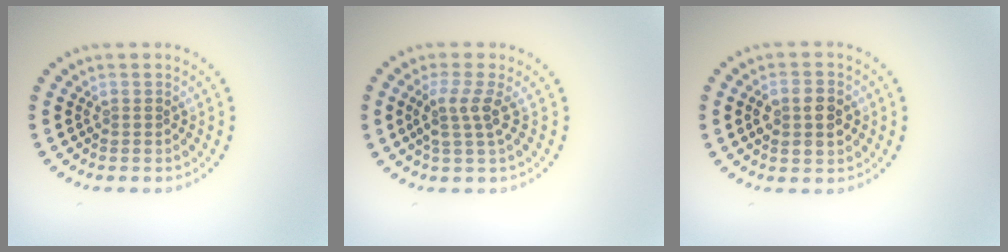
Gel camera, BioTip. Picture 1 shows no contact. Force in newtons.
{"total": 2.5, "press": 2.0, "slide": 1.6}
{"total": 3.1, "press": 3.1, "slide": 0.1}